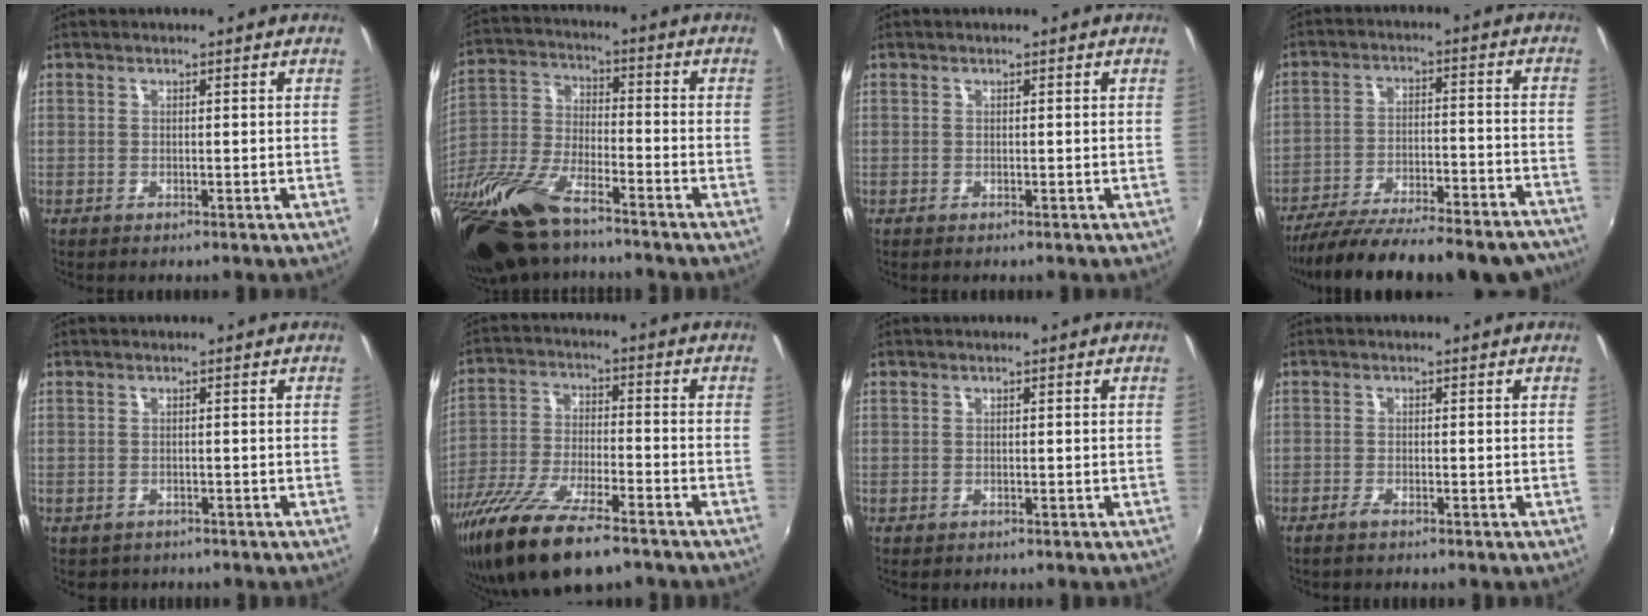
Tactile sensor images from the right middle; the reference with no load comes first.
{"total": 22.4, "force": [-16.3, 7.7, 13.4], "torque": [-0.303, -0.041, -0.305]}
{"total": 0.0}
{"total": 27.8, "force": [-24.6, 5.4, 11.8], "torque": [-0.205, -0.032, -0.333]}
{"total": 1.5, "force": [-1.0, 1.2, 0.2], "torque": [-0.011, -0.005, -0.012]}
{"total": 18.0, "force": [-13.1, 4.8, 11.4], "torque": [-0.235, -0.051, -0.236]}
{"total": 0.0}
{"total": 1.8, "force": [-1.4, 0.4, 1.1], "torque": [-0.029, -0.005, -0.030]}